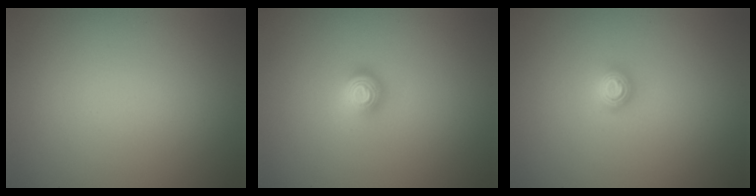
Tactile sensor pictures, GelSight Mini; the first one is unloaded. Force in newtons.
{"total": 2.1, "press": 1.5, "slide": 1.5}
{"total": 1.2, "press": 1.2, "slide": 0.1}